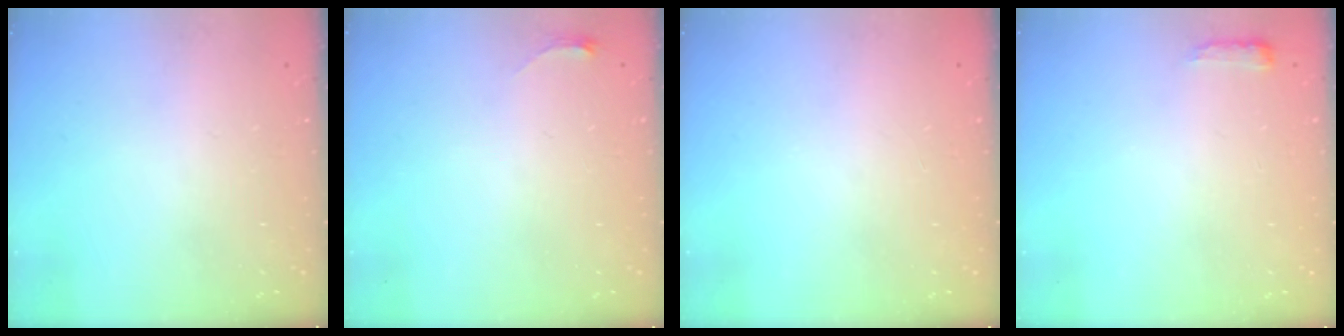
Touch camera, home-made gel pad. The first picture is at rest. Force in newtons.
{"total": 2.8, "press": 2.8, "slide": 0.4}
{"total": 0.0}
{"total": 3.7, "press": 3.6, "slide": 0.5}